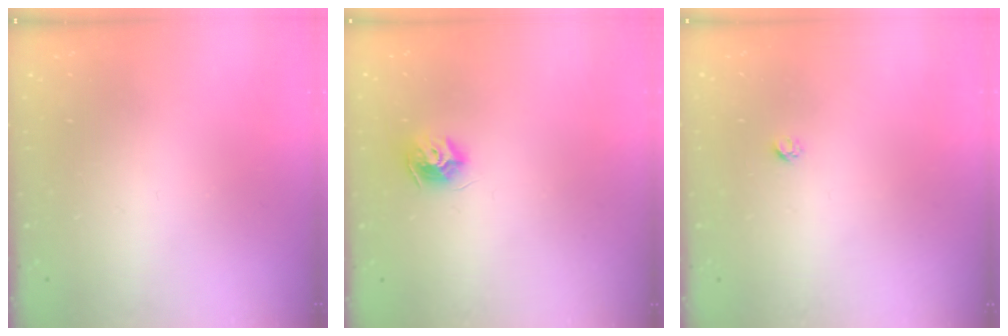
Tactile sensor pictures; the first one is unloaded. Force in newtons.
{"total": 8.7, "press": 8.7, "slide": 0.0}
{"total": 1.9, "press": 1.9, "slide": 0.1}